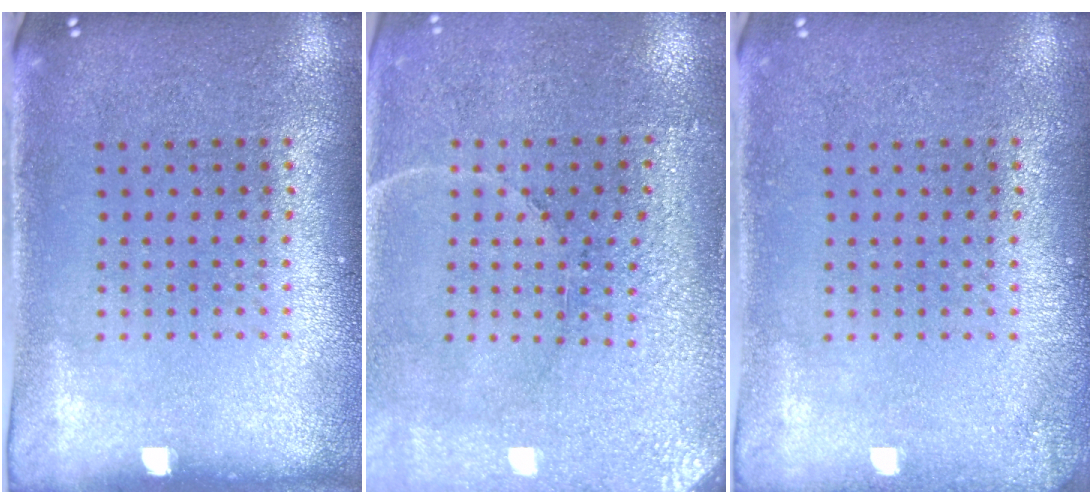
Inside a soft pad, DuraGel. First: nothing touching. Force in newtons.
{"total": 3.2, "press": 3.1, "slide": 0.4}
{"total": 0.9, "press": 0.9, "slide": 0.1}